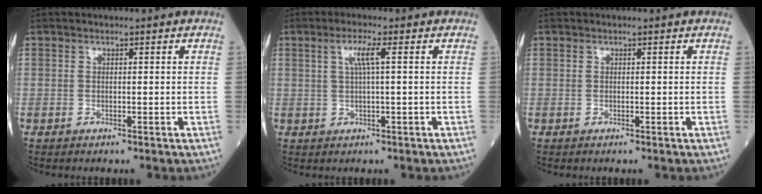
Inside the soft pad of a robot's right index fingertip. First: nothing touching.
{"total": 3.1, "force": [0.9, -0.3, 2.9], "torque": [-0.062, 0.006, 0.019]}
{"total": 0.0}